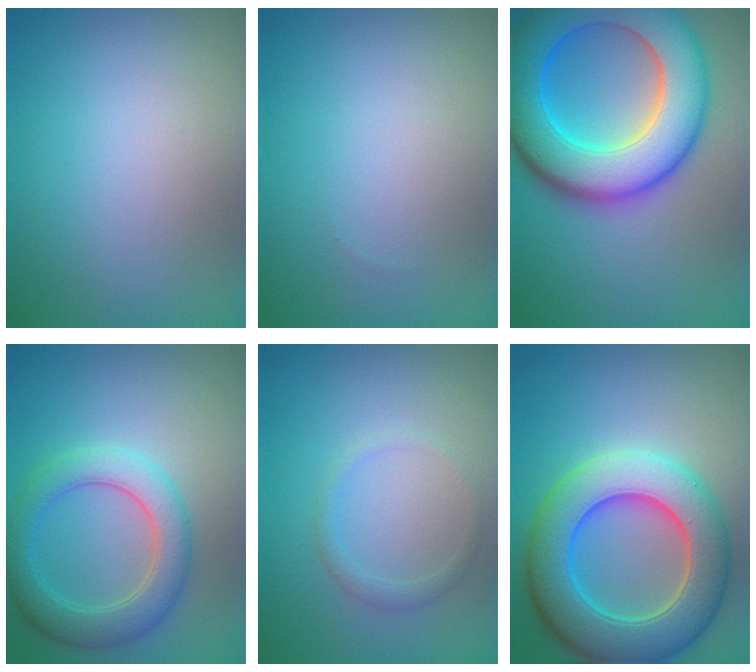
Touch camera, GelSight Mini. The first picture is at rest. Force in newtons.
{"total": 0.0}
{"total": 12.4, "press": 12.4, "slide": 0.3}
{"total": 4.6, "press": 4.6, "slide": 0.3}
{"total": 1.2, "press": 1.1, "slide": 0.1}
{"total": 10.1, "press": 10.1, "slide": 0.8}